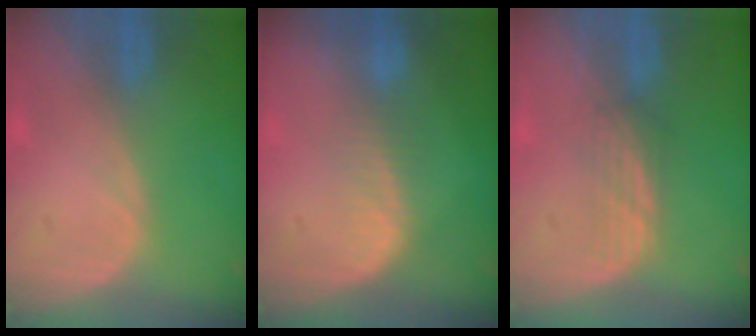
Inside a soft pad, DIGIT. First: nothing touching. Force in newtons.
{"total": 3.1, "press": 2.6, "slide": 1.7}
{"total": 2.7, "press": 2.5, "slide": 0.9}